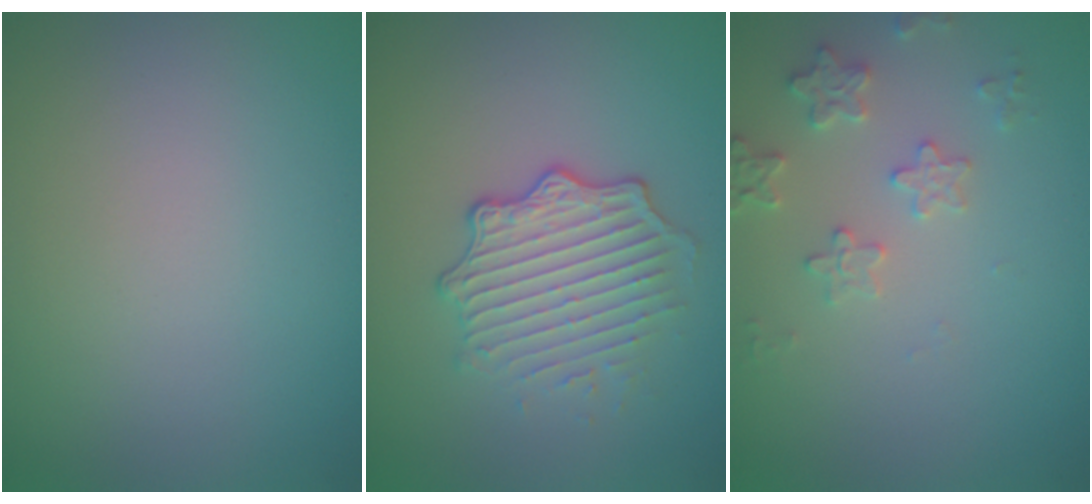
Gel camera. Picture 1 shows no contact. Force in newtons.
{"total": 4.5, "press": 3.2, "slide": 3.2}
{"total": 2.5, "press": 2.4, "slide": 0.6}